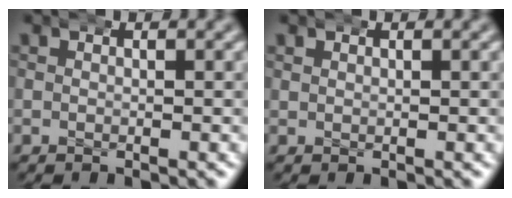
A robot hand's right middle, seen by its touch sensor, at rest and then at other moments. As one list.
[{"total": 0.6, "force": [0.5, 0.0, -0.1], "torque": [0.006, 0.001, 0.011]}]